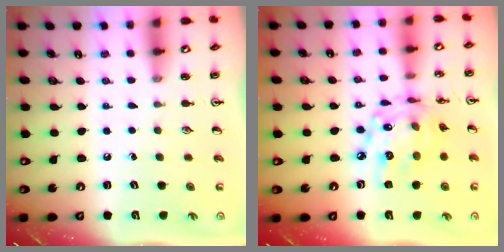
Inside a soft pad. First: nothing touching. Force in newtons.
{"total": 16.4, "press": 16.4, "slide": 1.1}